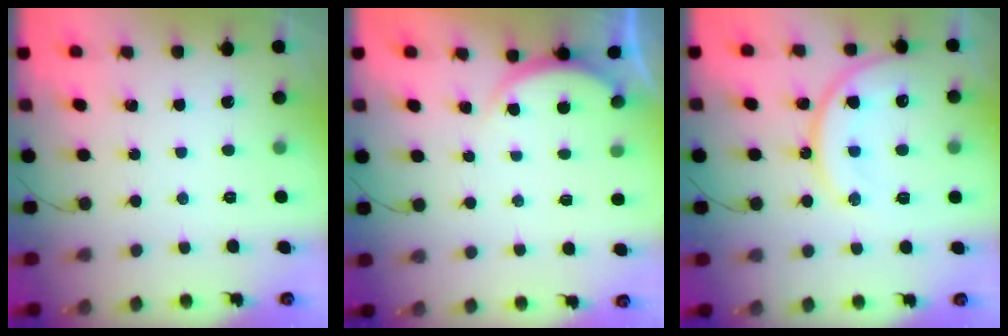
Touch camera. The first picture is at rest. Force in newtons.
{"total": 3.0, "press": 2.9, "slide": 0.5}
{"total": 14.7, "press": 14.6, "slide": 1.3}